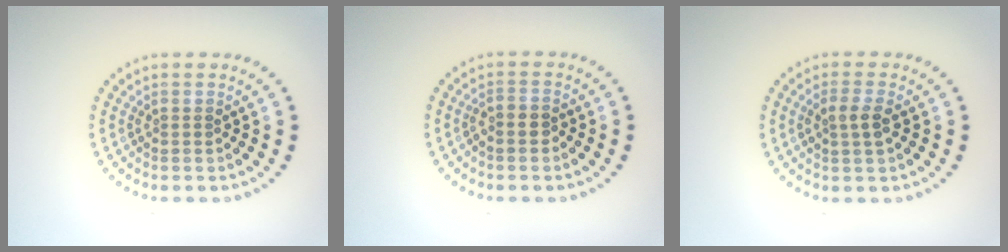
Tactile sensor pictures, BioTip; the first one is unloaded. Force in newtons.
{"total": 1.2, "press": 0.9, "slide": 0.7}
{"total": 2.0, "press": 2.0, "slide": 0.5}